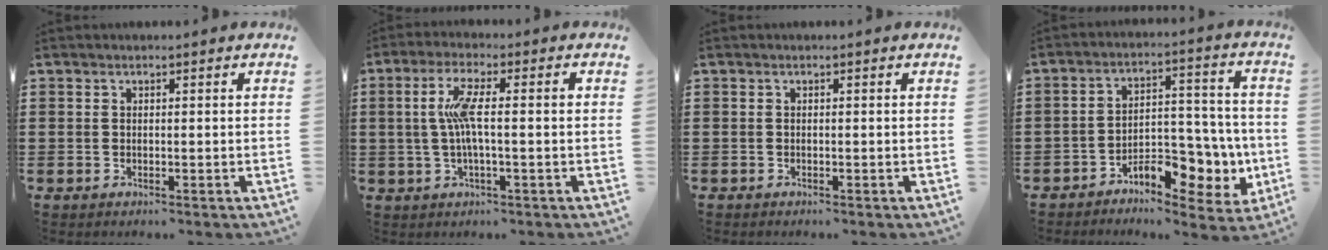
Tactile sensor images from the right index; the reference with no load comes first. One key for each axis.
{"total": 6.7, "fx": 0.0, "fy": 1.0, "fz": 6.6, "tx": -0.134, "ty": -0.004, "tz": -0.009}
{"total": 0.0}
{"total": 8.4, "fx": -4.7, "fy": 4.4, "fz": 5.3, "tx": -0.068, "ty": 0.014, "tz": -0.084}